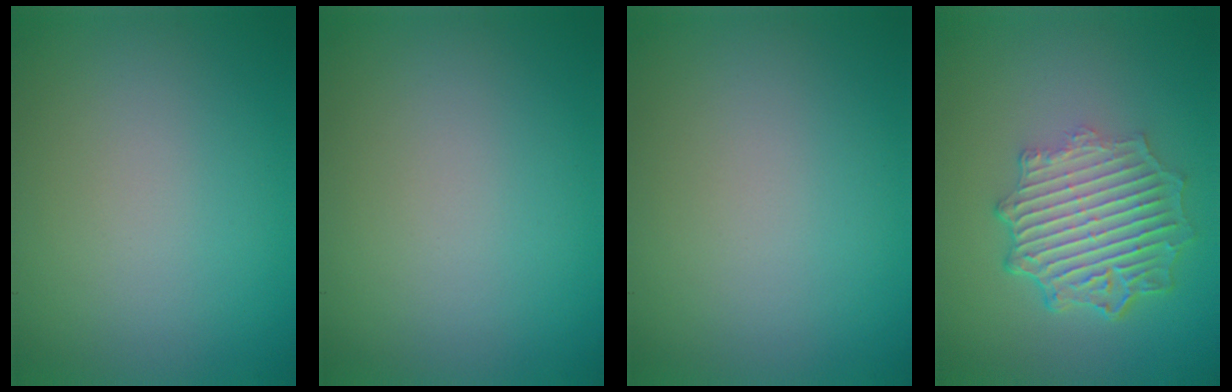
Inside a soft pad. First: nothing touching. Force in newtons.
{"total": 0.0}
{"total": 0.0}
{"total": 6.4, "press": 4.7, "slide": 4.3}